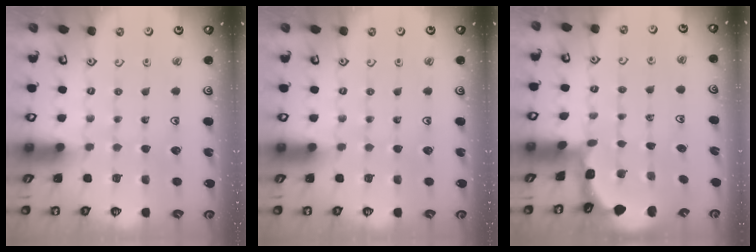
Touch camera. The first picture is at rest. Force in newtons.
{"total": 0.0}
{"total": 1.9, "press": 1.9, "slide": 0.3}